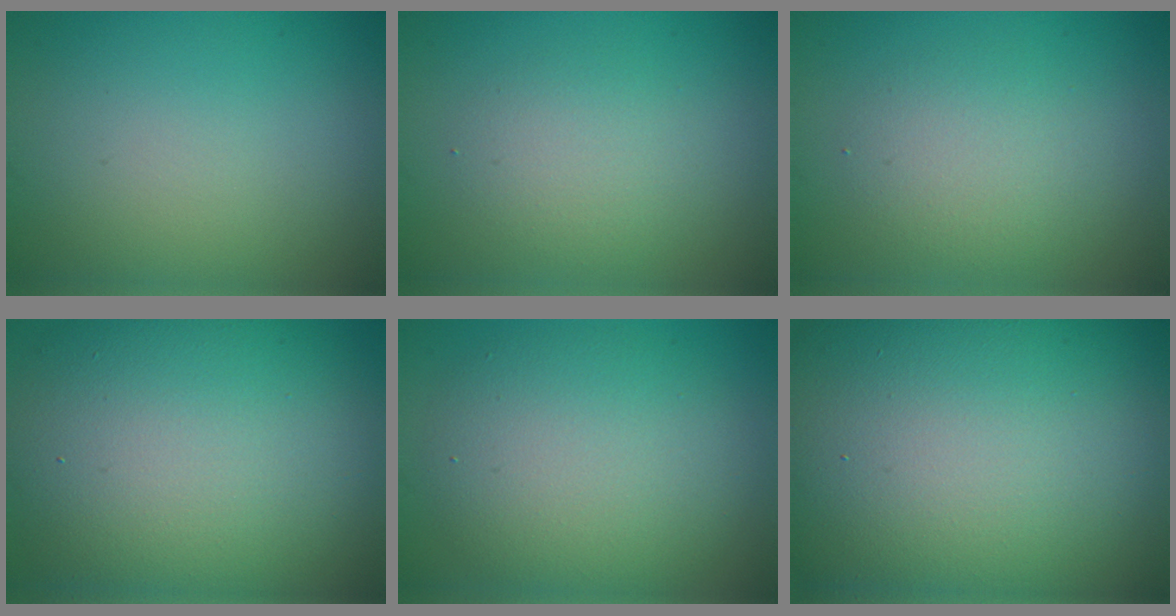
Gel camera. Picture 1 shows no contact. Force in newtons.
{"total": 2.4, "press": 2.4, "slide": 0.2}
{"total": 2.8, "press": 2.8, "slide": 0.2}
{"total": 13.3, "press": 13.3, "slide": 0.1}
{"total": 6.1, "press": 6.1, "slide": 0.3}
{"total": 25.8, "press": 25.7, "slide": 1.5}